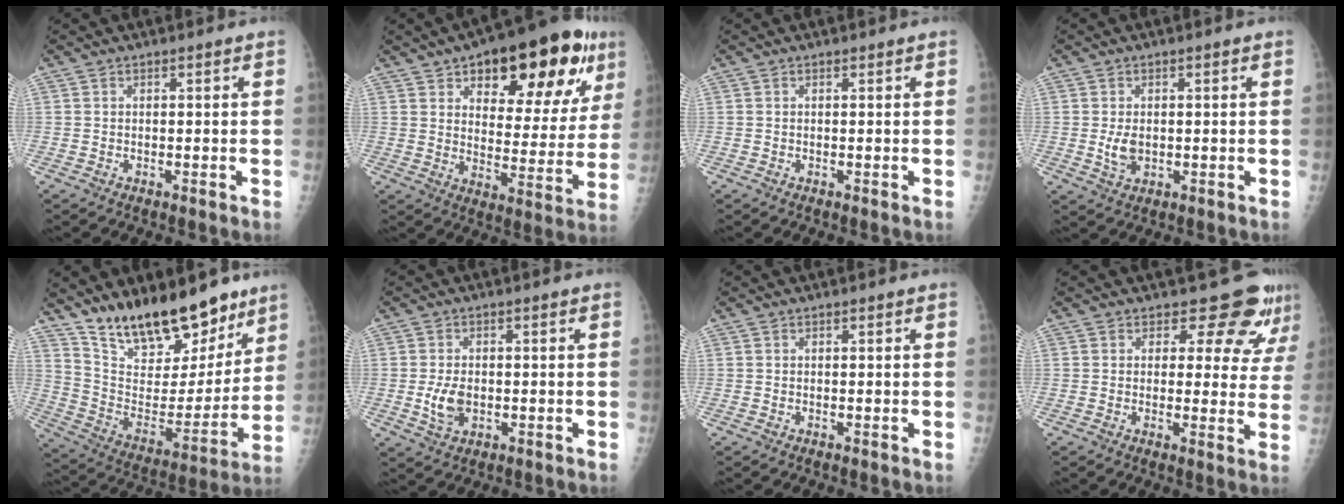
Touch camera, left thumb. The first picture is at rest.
{"total": 24.6, "force": [12.5, 11.0, 18.2], "torque": [-0.204, -0.017, 0.179]}
{"total": 0.0}
{"total": 3.9, "force": [-0.2, 2.5, 3.0], "torque": [-0.049, -0.002, 0.002]}
{"total": 21.9, "force": [16.3, 9.2, 11.4], "torque": [-0.139, -0.090, 0.277]}
{"total": 5.2, "force": [-0.9, 3.4, 3.9], "torque": [-0.069, 0.003, -0.011]}
{"total": 0.0}
{"total": 9.0, "force": [8.1, 3.8, 1.2], "torque": [0.029, -0.056, 0.073]}